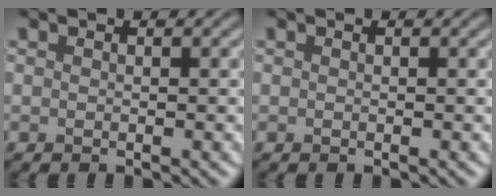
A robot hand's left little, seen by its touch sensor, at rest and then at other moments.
{"total": 0.0}